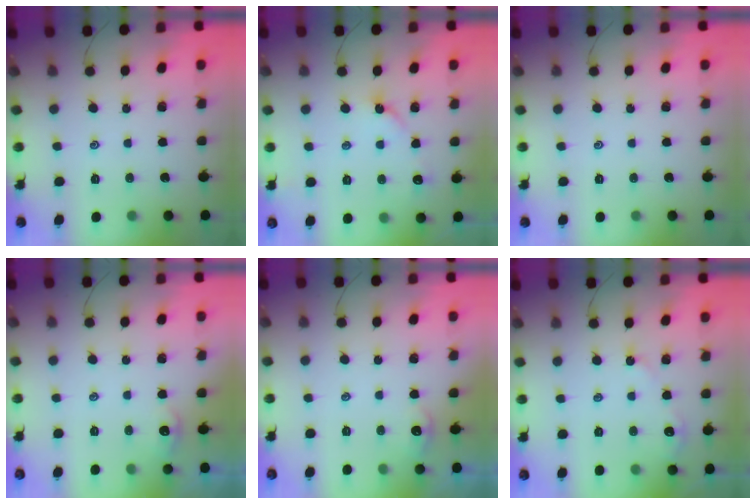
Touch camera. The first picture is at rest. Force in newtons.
{"total": 3.8, "press": 3.7, "slide": 0.6}
{"total": 0.0}
{"total": 2.7, "press": 2.7, "slide": 0.3}
{"total": 2.7, "press": 2.7, "slide": 0.3}
{"total": 2.8, "press": 2.8, "slide": 0.4}